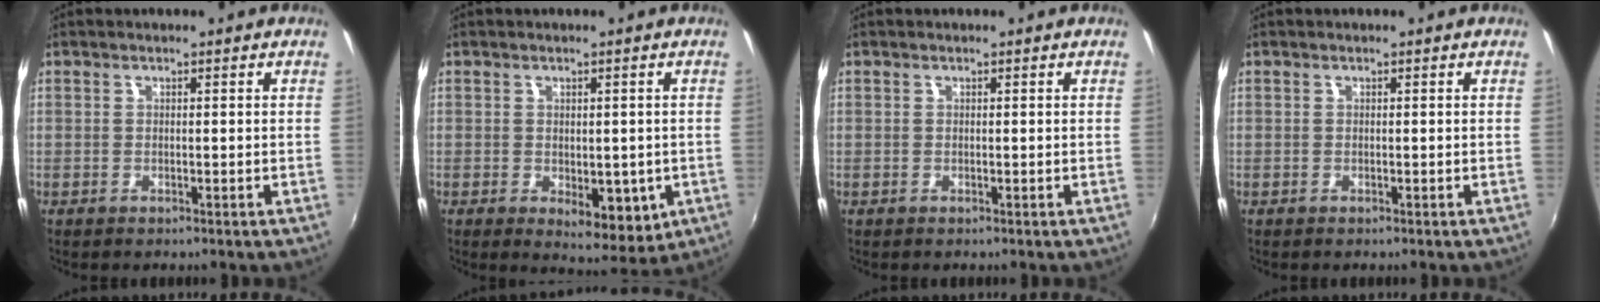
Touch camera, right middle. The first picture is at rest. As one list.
[{"total": 7.2, "force": [-1.8, 4.1, 5.7], "torque": [-0.077, -0.018, -0.016]}, {"total": 0.0}, {"total": 0.0}]